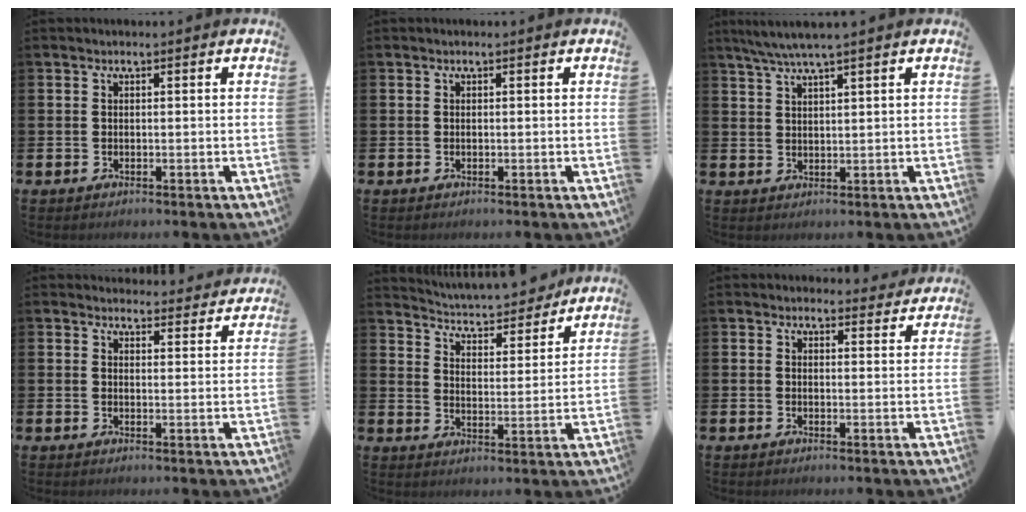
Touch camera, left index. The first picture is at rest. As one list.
[{"total": 0.0}, {"total": 3.8, "force": [3.3, -0.4, 1.8], "torque": [-0.049, -0.006, 0.060]}, {"total": 3.2, "force": [3.1, 0.6, -0.2], "torque": [0.006, -0.022, 0.055]}, {"total": 5.1, "force": [5.1, 0.6, 0.5], "torque": [-0.034, -0.046, 0.084]}, {"total": 2.1, "force": [2.0, 0.6, 0.1], "torque": [0.001, -0.008, 0.034]}]